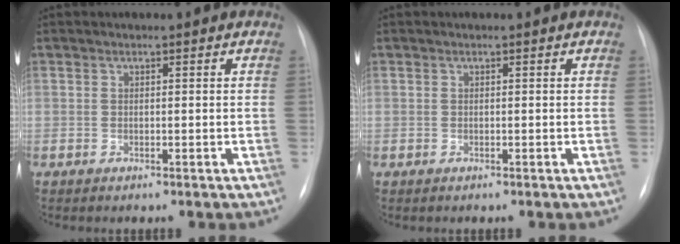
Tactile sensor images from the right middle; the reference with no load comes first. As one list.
[{"total": 0.0}]